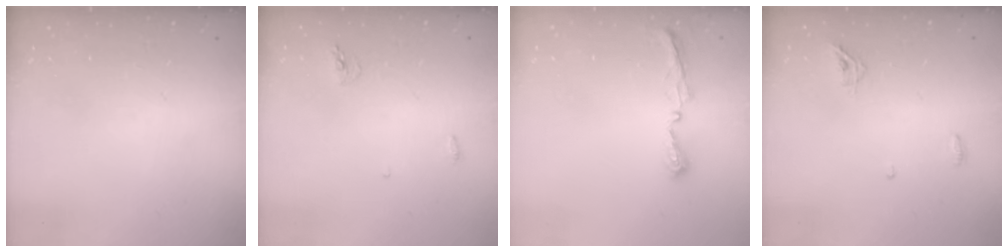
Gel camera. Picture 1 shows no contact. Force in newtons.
{"total": 7.6, "press": 4.3, "slide": 6.2}
{"total": 5.5, "press": 5.5, "slide": 0.5}
{"total": 4.9, "press": 4.8, "slide": 1.0}